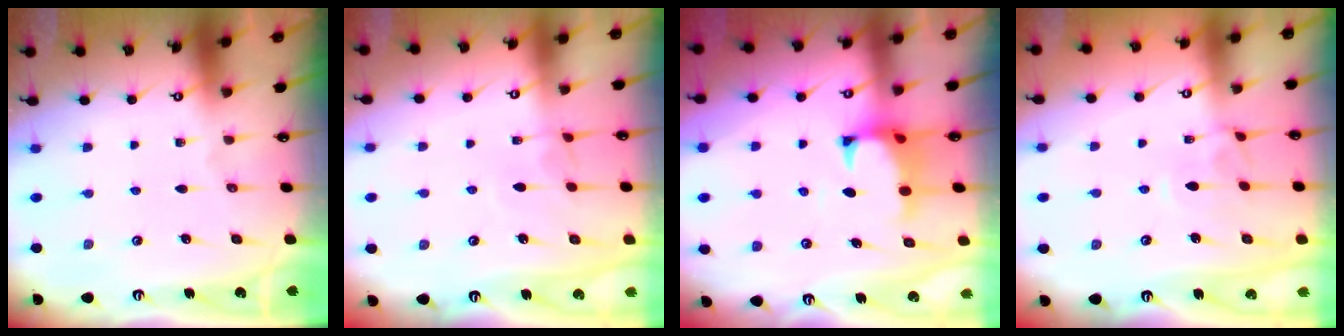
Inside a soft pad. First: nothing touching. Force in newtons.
{"total": 1.1, "press": 1.0, "slide": 0.4}
{"total": 1.0, "press": 0.1, "slide": 1.0}
{"total": 3.1, "press": 3.0, "slide": 0.7}